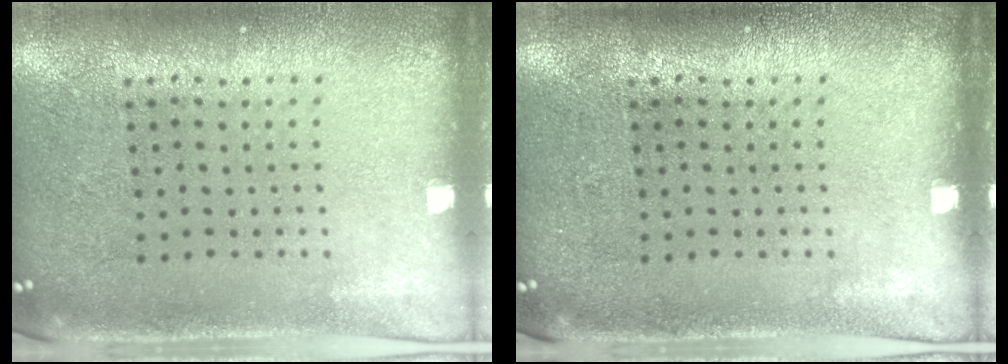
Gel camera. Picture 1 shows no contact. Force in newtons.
{"total": 0.0}